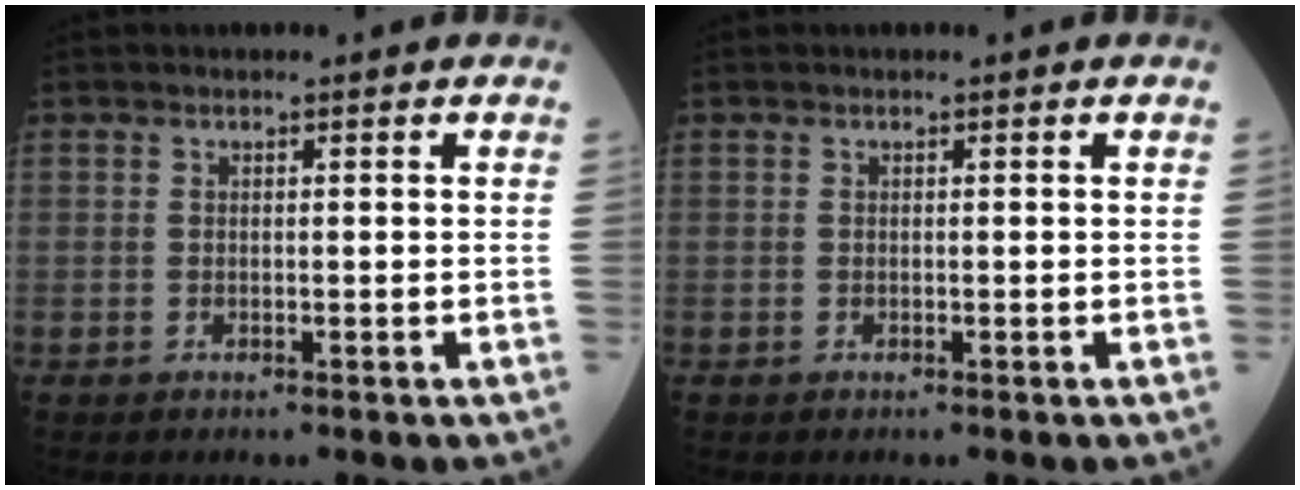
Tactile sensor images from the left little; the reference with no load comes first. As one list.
[{"total": 0.0}]